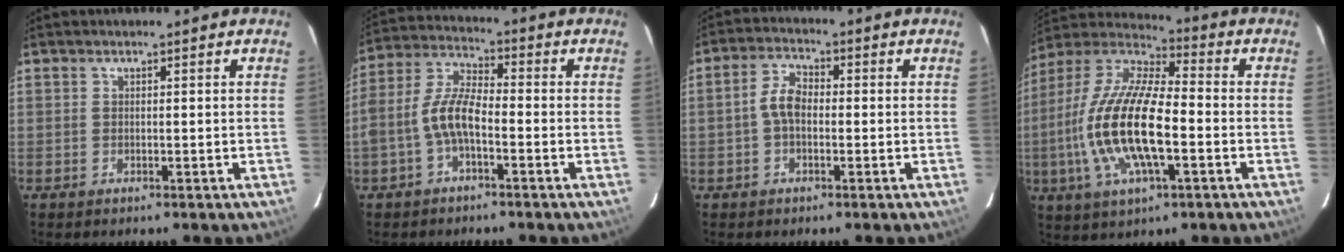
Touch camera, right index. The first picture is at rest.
{"total": 7.7, "force": [-2.9, 3.1, 6.4], "torque": [-0.141, 0.016, -0.058]}
{"total": 4.4, "force": [-0.7, 2.6, 3.4], "torque": [-0.070, 0.016, -0.014]}
{"total": 19.5, "force": [-3.8, 6.6, 17.9], "torque": [-0.365, -0.004, -0.081]}